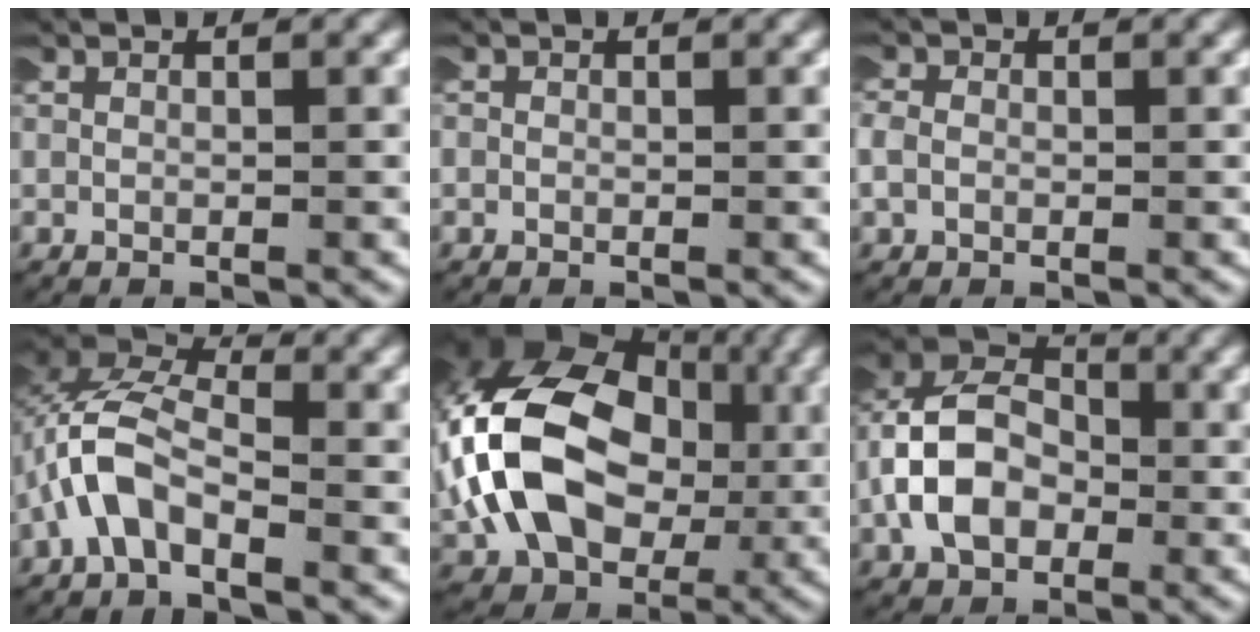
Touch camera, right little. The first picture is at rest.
{"total": 0.9, "force": [-0.1, 0.9, 0.1], "torque": [-0.003, 0.002, -0.007]}
{"total": 2.2, "force": [0.0, 1.9, 1.1], "torque": [-0.034, 0.003, -0.003]}
{"total": 6.2, "force": [0.2, 4.7, 4.0], "torque": [-0.115, -0.004, -0.010]}
{"total": 14.6, "force": [2.3, 10.3, 10.1], "torque": [-0.231, -0.016, 0.041]}
{"total": 8.3, "force": [0.3, 6.5, 5.0], "torque": [-0.125, -0.007, 0.005]}